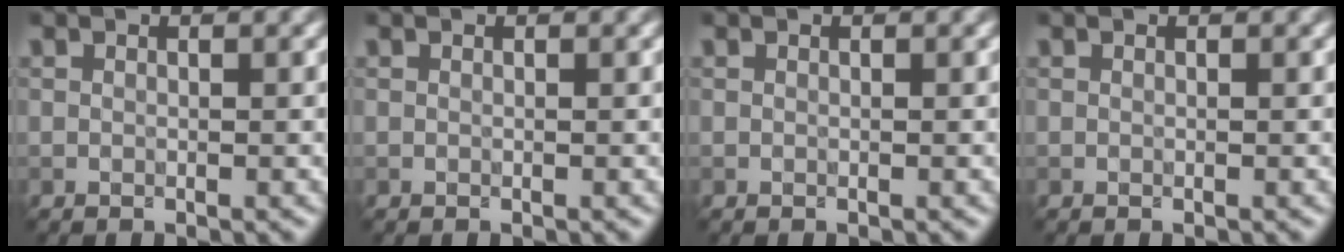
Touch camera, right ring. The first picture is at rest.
{"total": 0.0}
{"total": 0.0}
{"total": 0.0}